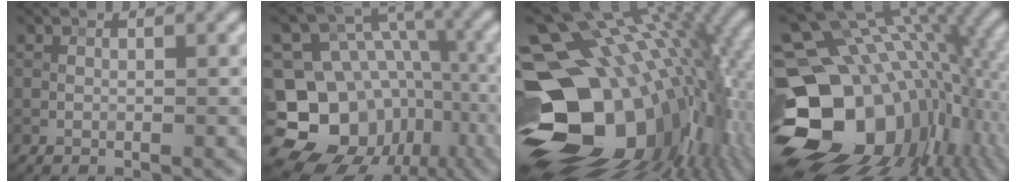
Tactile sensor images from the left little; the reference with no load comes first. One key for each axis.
{"total": 14.9, "fx": -6.0, "fy": 12.4, "fz": 5.5, "tx": -0.119, "ty": 0.007, "tz": -0.103}
{"total": 20.4, "fx": -1.1, "fy": 13.7, "fz": 15.1, "tx": -0.256, "ty": -0.009, "tz": -0.011}
{"total": 19.6, "fx": -1.9, "fy": 14.3, "fz": 13.3, "tx": -0.242, "ty": -0.022, "tz": -0.006}